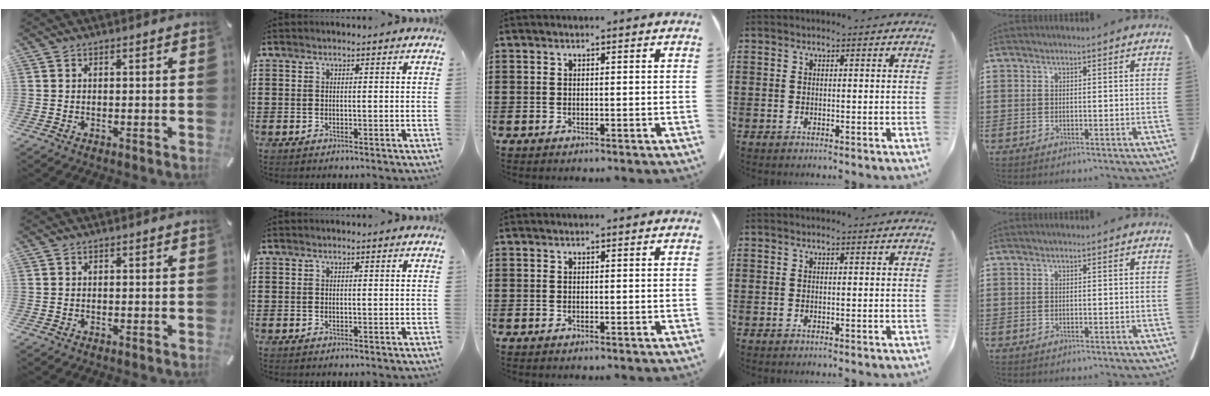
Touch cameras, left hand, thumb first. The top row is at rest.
{}